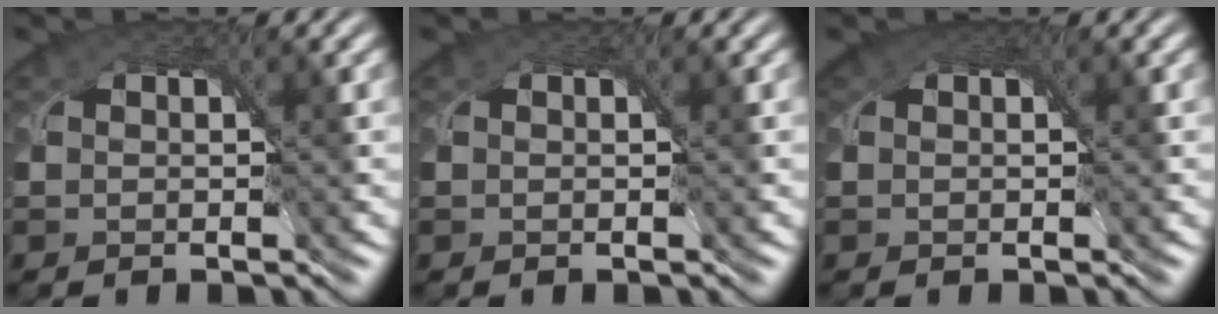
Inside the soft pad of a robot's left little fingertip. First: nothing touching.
{"total": 0.0}
{"total": 1.4, "force": [0.9, 0.8, 0.7], "torque": [-0.012, 0.004, 0.010]}